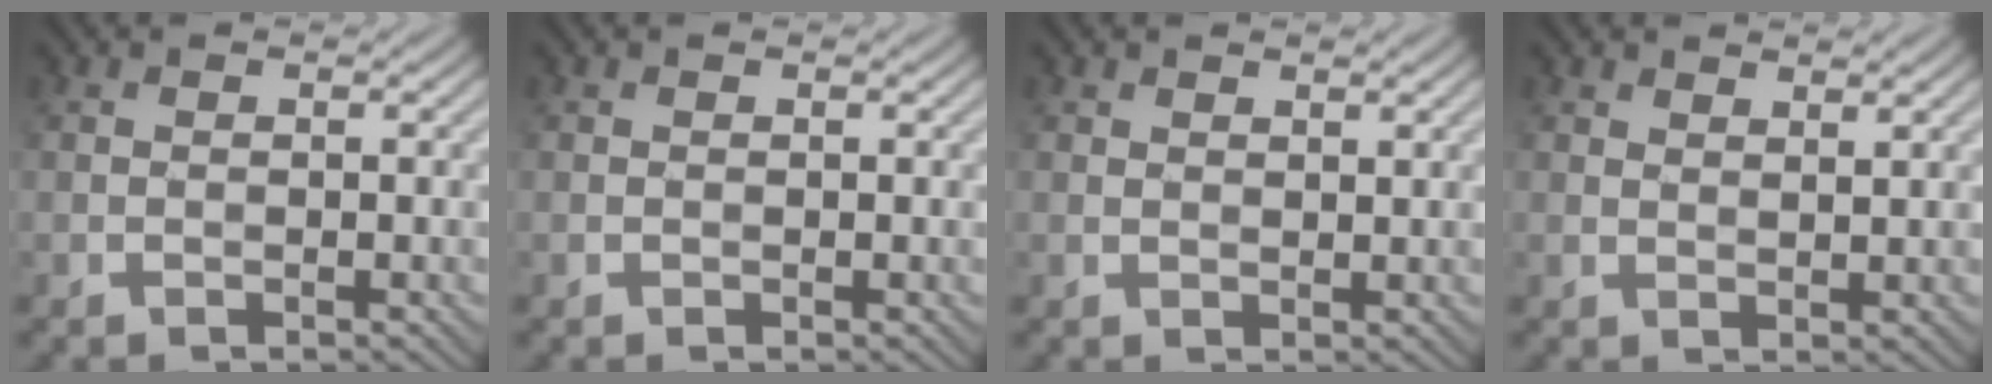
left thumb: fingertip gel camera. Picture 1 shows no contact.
{"total": 0.0}
{"total": 1.9, "force": [1.4, 0.8, 0.9], "torque": [-0.011, 0.001, 0.032]}
{"total": 2.5, "force": [2.0, 0.7, 1.2], "torque": [-0.017, -0.003, 0.037]}